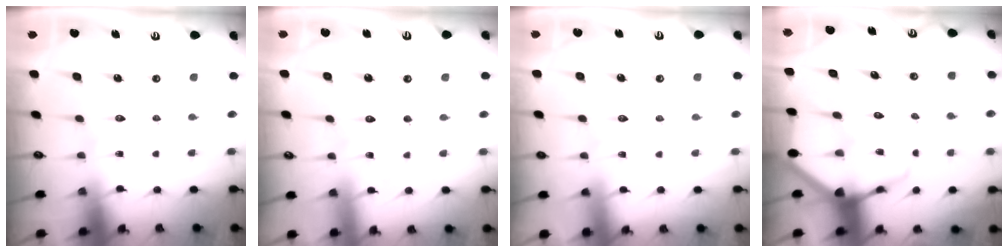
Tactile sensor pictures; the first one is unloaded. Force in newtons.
{"total": 3.8, "press": 3.8, "slide": 0.4}
{"total": 2.1, "press": 2.1, "slide": 0.2}
{"total": 6.7, "press": 6.7, "slide": 0.8}